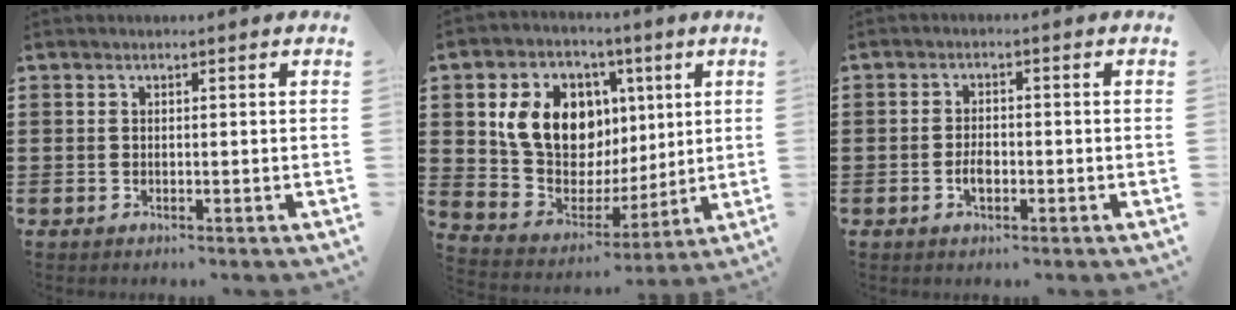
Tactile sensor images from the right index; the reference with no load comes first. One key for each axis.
{"total": 13.1, "fx": 4.3, "fy": 10.2, "fz": 7.1, "tx": -0.160, "ty": 0.004, "tz": 0.088}
{"total": 2.6, "fx": -0.9, "fy": 1.3, "fz": 2.0, "tx": -0.048, "ty": 0.001, "tz": -0.019}